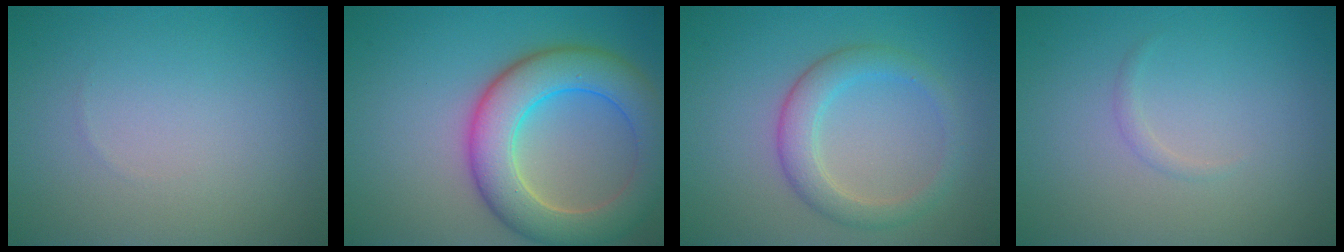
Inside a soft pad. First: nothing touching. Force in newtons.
{"total": 8.3, "press": 8.3, "slide": 0.5}
{"total": 3.3, "press": 3.3, "slide": 0.1}
{"total": 0.6, "press": 0.6, "slide": 0.0}